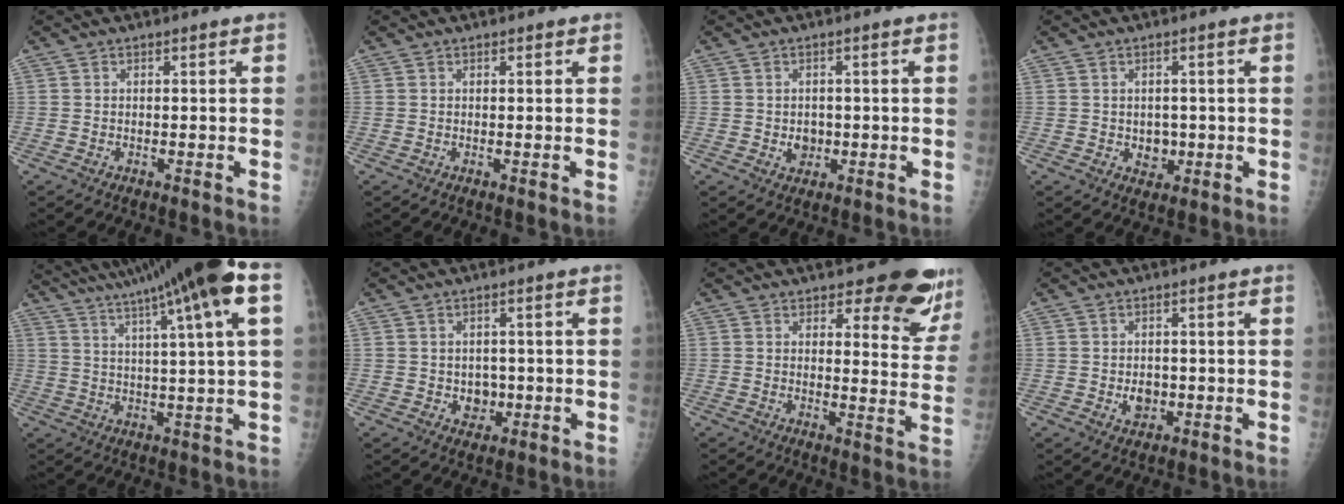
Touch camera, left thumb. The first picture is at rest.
{"total": 0.6, "force": [0.4, 0.3, 0.3], "torque": [-0.002, -0.002, 0.004]}
{"total": 2.9, "force": [-0.3, 2.5, 1.4], "torque": [-0.007, 0.002, 0.001]}
{"total": 3.3, "force": [-0.3, 2.8, 1.8], "torque": [-0.007, 0.001, 0.002]}
{"total": 21.8, "force": [14.1, 0.3, 16.6], "torque": [-0.270, -0.010, 0.203]}
{"total": 3.6, "force": [-0.4, 3.1, 1.9], "torque": [-0.006, 0.002, 0.000]}
{"total": 12.5, "force": [10.2, 4.5, 5.7], "torque": [-0.022, -0.077, 0.106]}
{"total": 3.4, "force": [-0.4, 2.7, 2.0], "torque": [-0.016, 0.001, 0.000]}